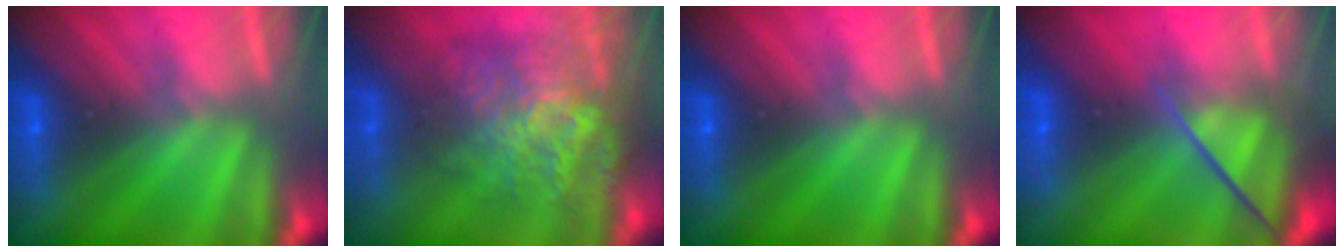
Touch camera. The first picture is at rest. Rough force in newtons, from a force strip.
{"total": 11.7}
{"total": 0.0}
{"total": 3.6}